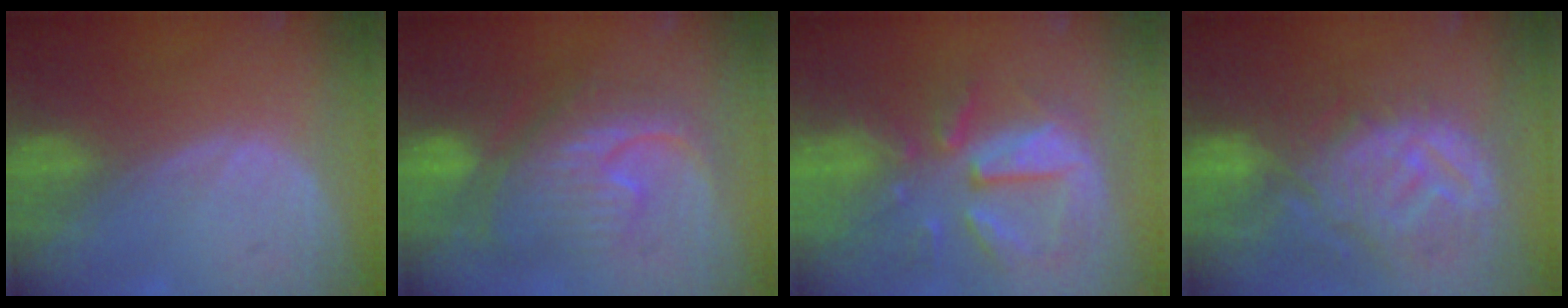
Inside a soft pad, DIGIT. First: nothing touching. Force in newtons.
{"total": 10.3, "press": 10.2, "slide": 0.9}
{"total": 10.8, "press": 9.4, "slide": 5.2}
{"total": 12.1, "press": 10.9, "slide": 5.4}